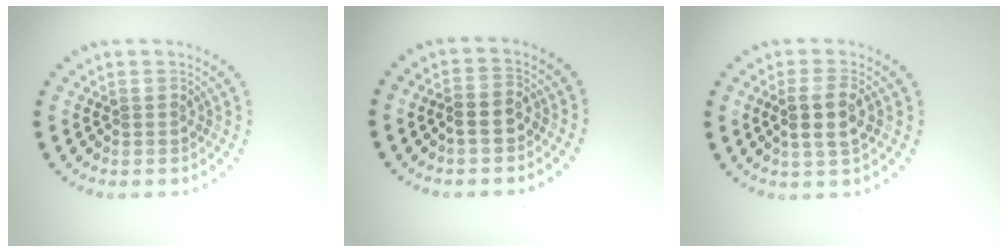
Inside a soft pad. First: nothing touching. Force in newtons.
{"total": 1.6, "press": 1.5, "slide": 0.5}
{"total": 2.8, "press": 2.6, "slide": 0.9}